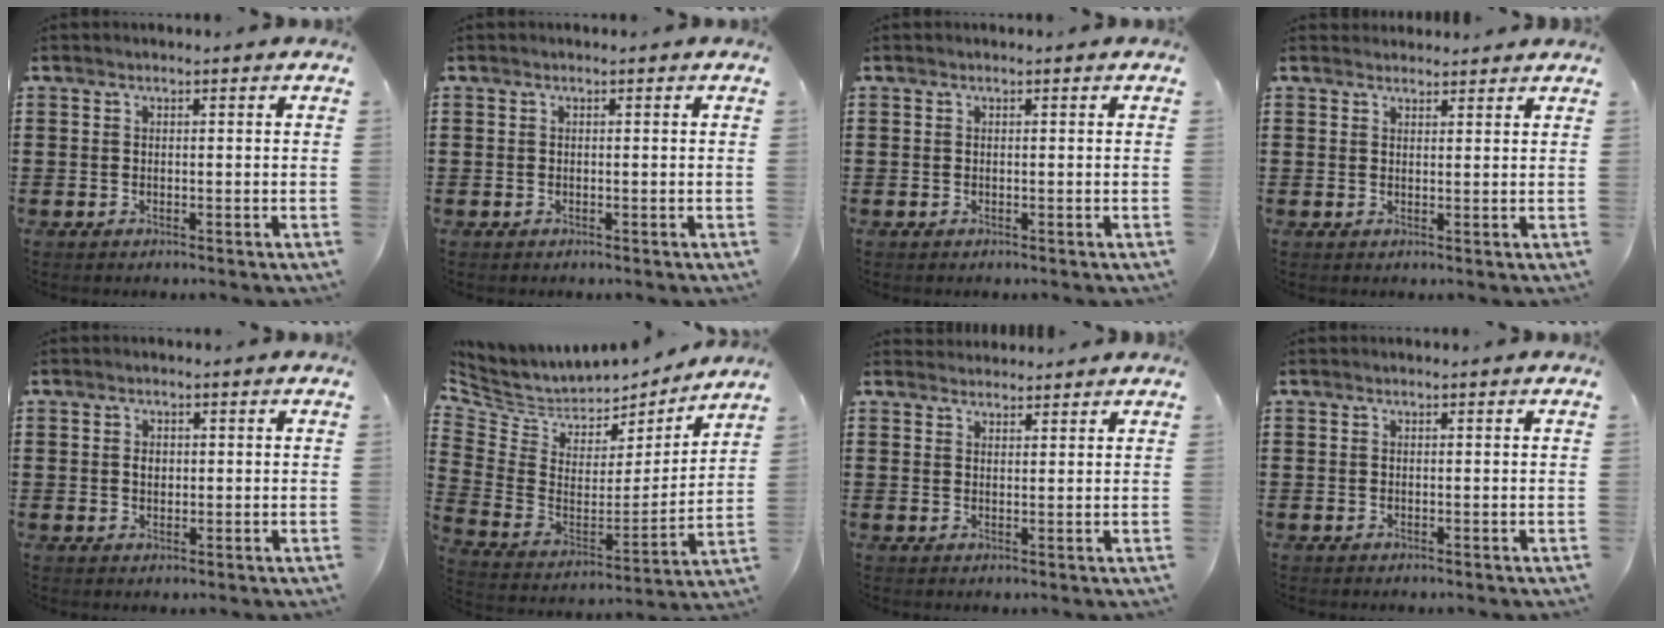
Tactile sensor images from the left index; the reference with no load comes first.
{"total": 0.0}
{"total": 0.0}
{"total": 2.0, "force": [1.9, 0.5, 0.0], "torque": [-0.005, 0.001, 0.038]}
{"total": 1.6, "force": [0.3, 1.1, 1.1], "torque": [-0.024, 0.007, 0.006]}
{"total": 4.6, "force": [3.8, 2.6, 0.5], "torque": [-0.042, -0.043, 0.065]}
{"total": 2.0, "force": [2.0, 0.3, -0.2], "torque": [-0.002, -0.001, 0.040]}
{"total": 0.0}